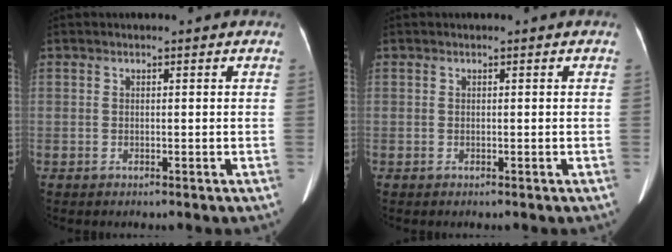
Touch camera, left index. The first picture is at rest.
{"total": 0.0}